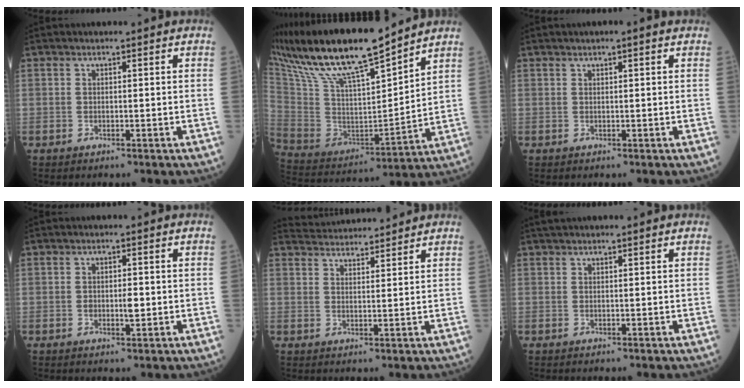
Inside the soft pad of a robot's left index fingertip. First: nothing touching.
{"total": 19.7, "force": [16.1, 2.3, 11.1], "torque": [-0.217, 0.002, 0.305]}
{"total": 1.6, "force": [1.1, 0.1, 1.2], "torque": [-0.021, 0.012, 0.015]}
{"total": 2.0, "force": [-0.2, 0.8, 1.8], "torque": [-0.032, 0.000, -0.001]}
{"total": 7.8, "force": [7.7, 0.5, 1.0], "torque": [-0.026, 0.028, 0.117]}
{"total": 2.6, "force": [2.3, 0.0, 1.1], "torque": [-0.010, 0.030, 0.040]}